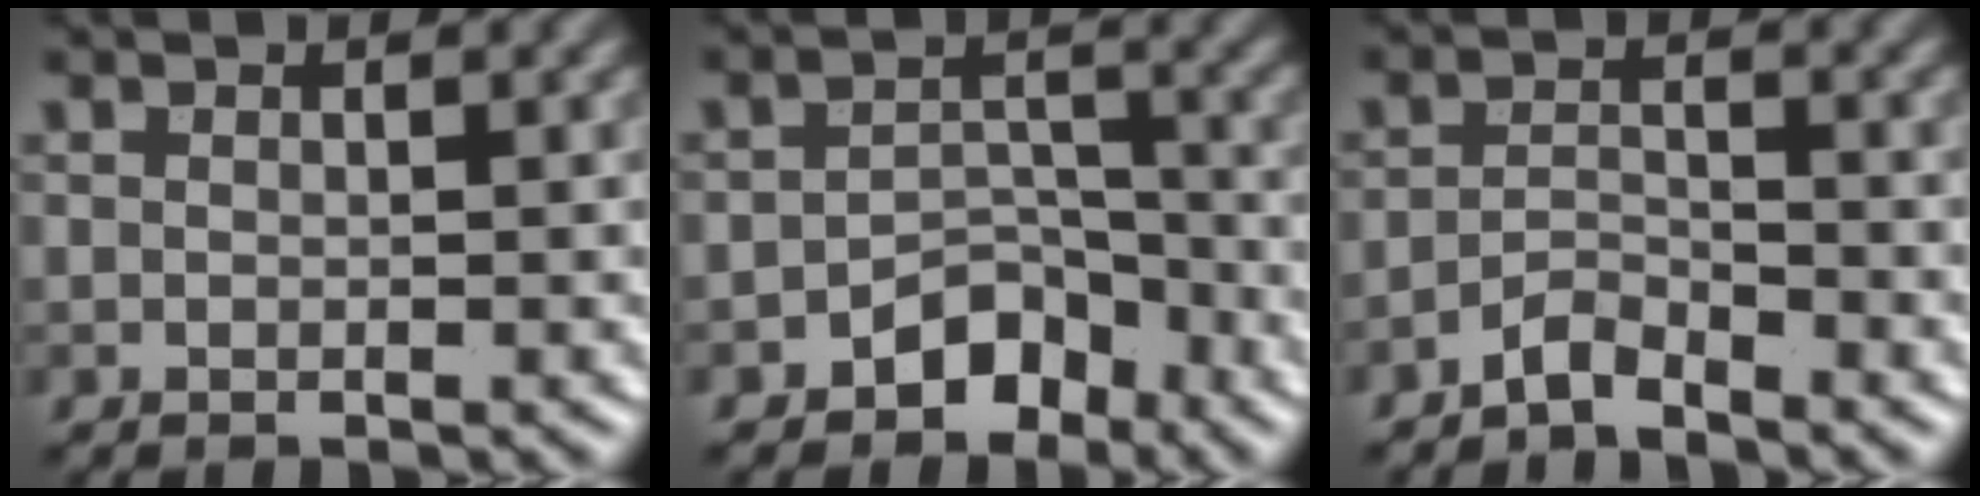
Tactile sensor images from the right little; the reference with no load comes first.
{"total": 3.5, "force": [-2.5, 2.2, 1.2], "torque": [-0.004, 0.010, -0.044]}
{"total": 2.0, "force": [-1.9, 0.3, 0.5], "torque": [-0.009, 0.008, -0.040]}